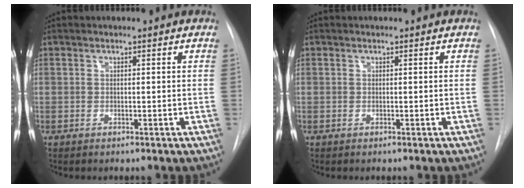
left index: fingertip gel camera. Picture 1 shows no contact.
{"total": 0.0}